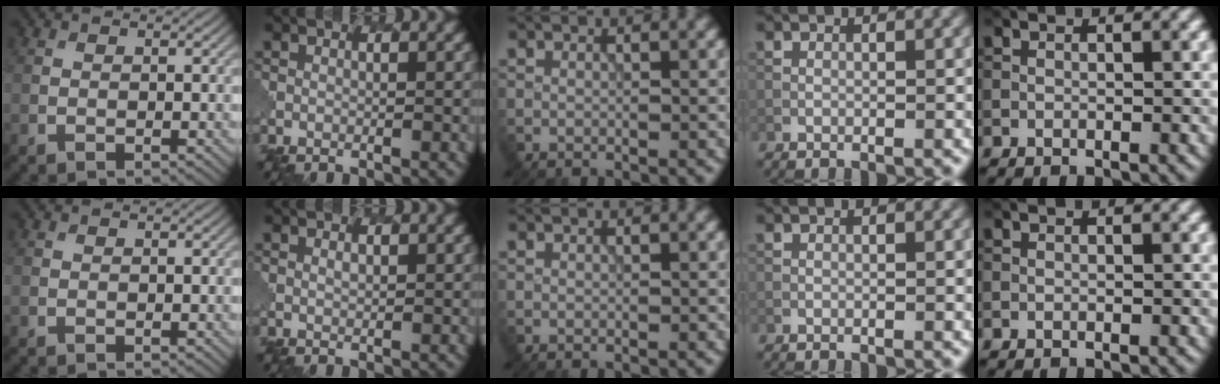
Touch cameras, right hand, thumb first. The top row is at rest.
{"index": {"total": 0.5, "force": [0.4, 0.2, 0.3], "torque": [-0.005, -0.001, 0.009]}}